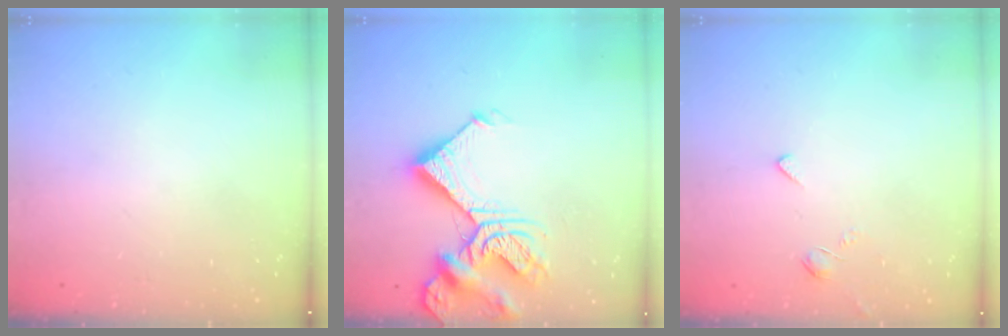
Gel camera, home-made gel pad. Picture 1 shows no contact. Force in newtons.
{"total": 14.3, "press": 14.2, "slide": 1.6}
{"total": 2.0, "press": 2.0, "slide": 0.5}